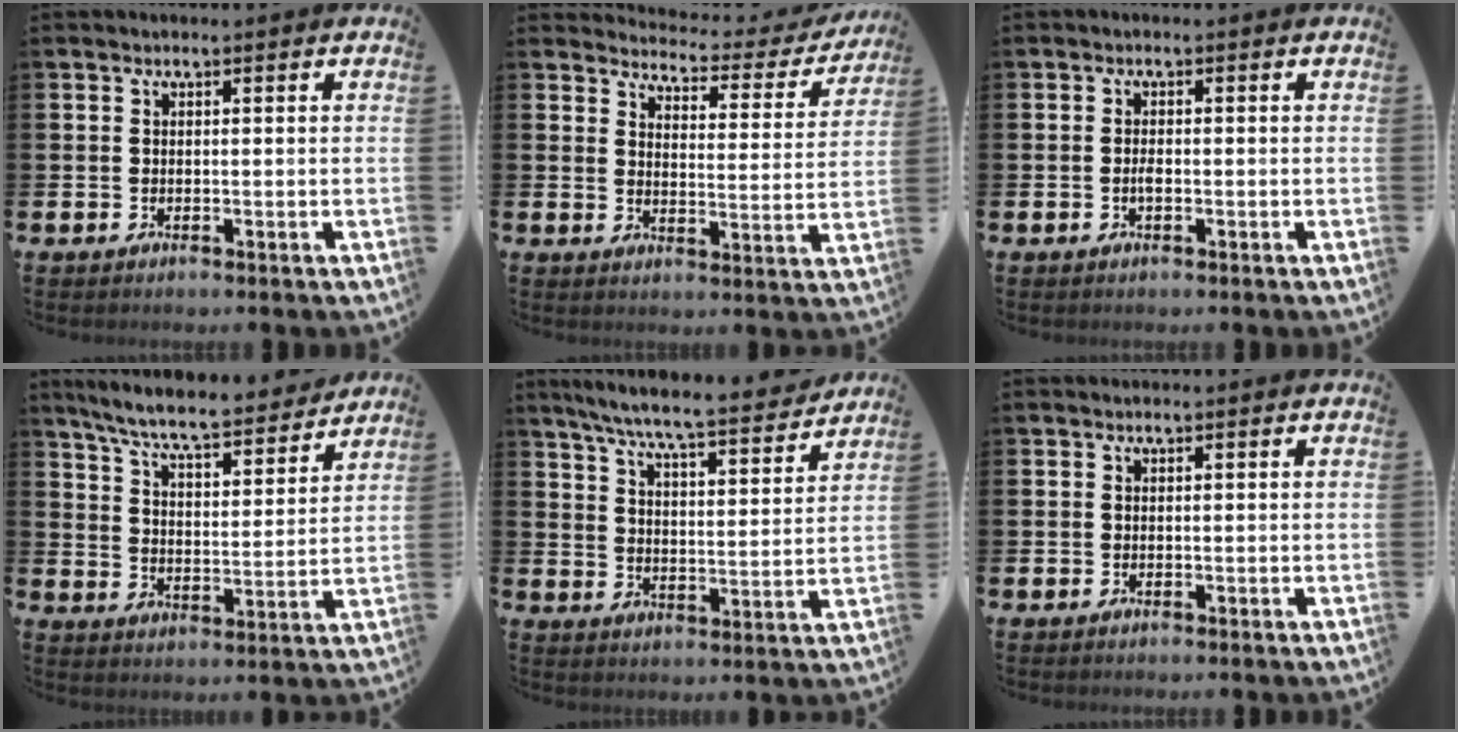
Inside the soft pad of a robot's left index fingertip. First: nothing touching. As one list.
[{"total": 3.6, "force": [3.3, 1.0, 0.7], "torque": [-0.029, -0.034, 0.048]}, {"total": 1.1, "force": [-0.3, 0.4, 1.0], "torque": [-0.016, -0.001, -0.007]}, {"total": 7.9, "force": [7.3, 0.7, 2.9], "torque": [-0.086, -0.048, 0.127]}, {"total": 7.7, "force": [7.1, 0.2, 2.9], "torque": [-0.077, -0.052, 0.120]}, {"total": 0.0}]